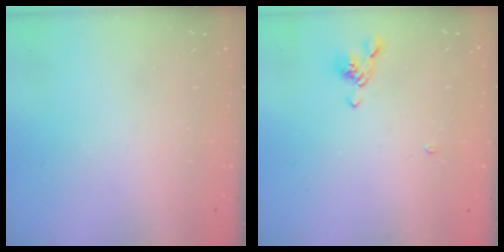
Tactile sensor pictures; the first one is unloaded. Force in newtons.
{"total": 2.5, "press": 2.4, "slide": 0.7}